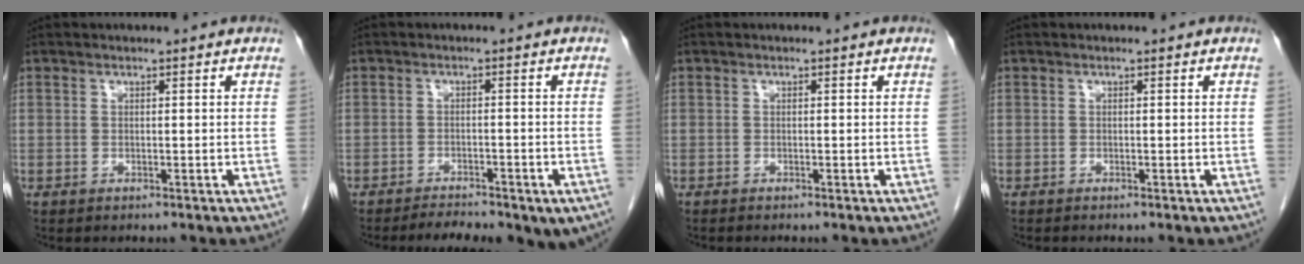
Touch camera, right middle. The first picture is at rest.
{"total": 8.6, "force": [-6.2, 2.7, 5.2], "torque": [-0.070, 0.007, -0.088]}
{"total": 0.6, "force": [-0.5, 0.1, 0.2], "torque": [-0.004, 0.000, -0.009]}
{"total": 0.0}